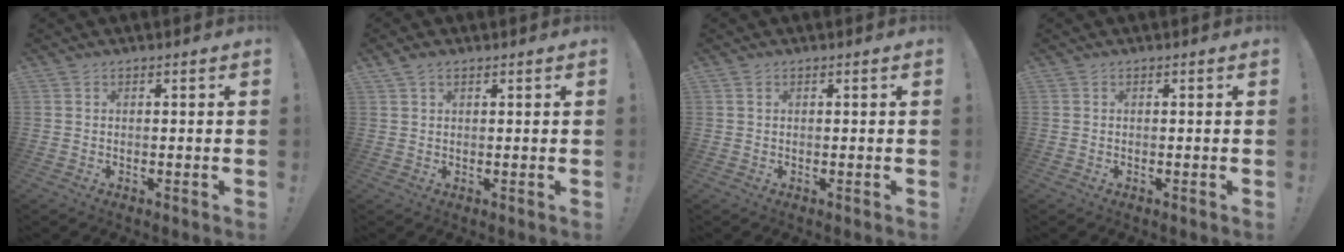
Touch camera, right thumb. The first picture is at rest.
{"total": 2.1, "force": [1.6, 0.9, 1.1], "torque": [-0.019, -0.004, 0.029]}
{"total": 0.5, "force": [0.3, 0.3, 0.3], "torque": [-0.004, -0.001, 0.006]}
{"total": 0.0}